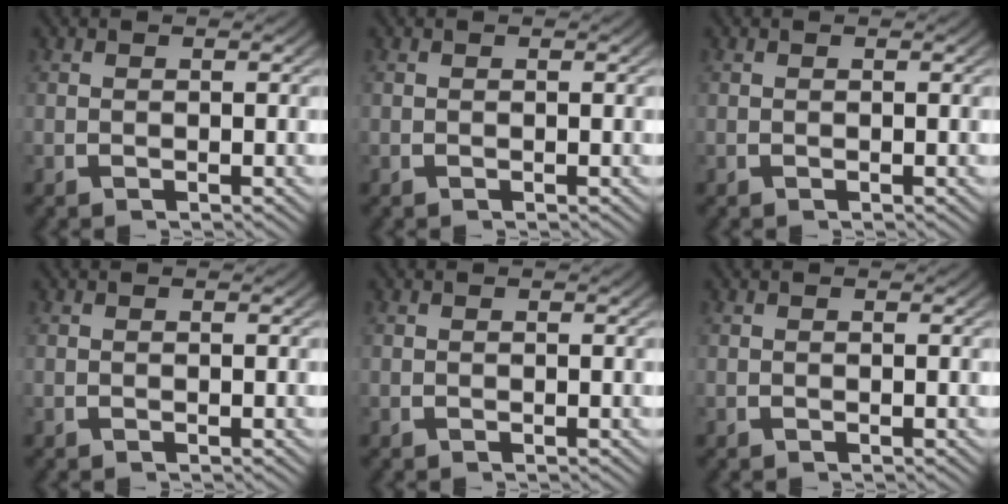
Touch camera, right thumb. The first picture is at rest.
{"total": 0.0}
{"total": 0.0}
{"total": 0.0}
{"total": 0.0}
{"total": 0.0}